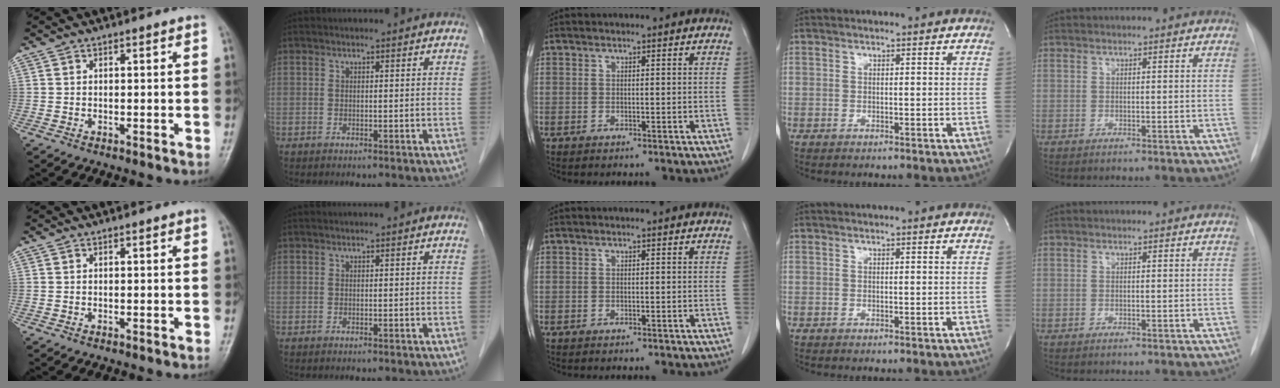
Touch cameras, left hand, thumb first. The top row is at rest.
{}